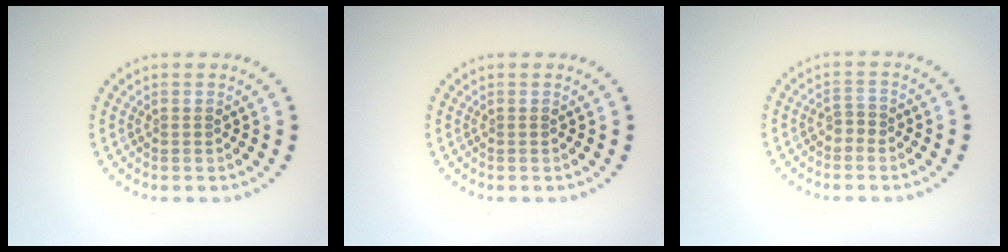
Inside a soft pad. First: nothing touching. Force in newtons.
{"total": 0.0}
{"total": 0.9, "press": 0.8, "slide": 0.5}